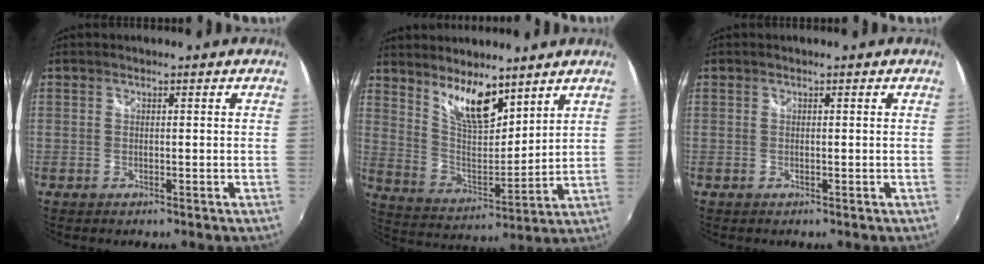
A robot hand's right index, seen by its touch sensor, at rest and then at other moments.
{"total": 11.2, "force": [8.0, 3.8, 6.8], "torque": [-0.119, -0.004, 0.155]}
{"total": 0.0}